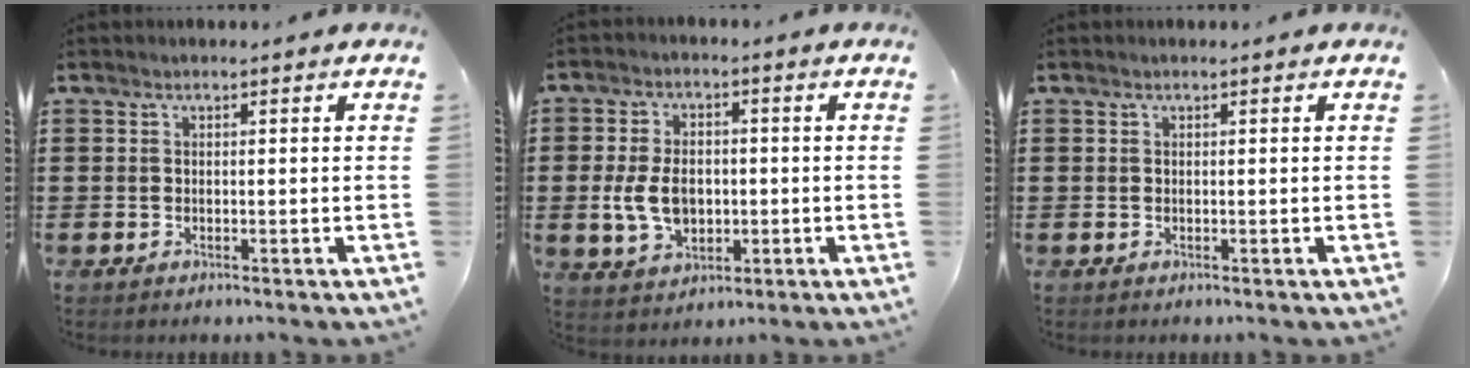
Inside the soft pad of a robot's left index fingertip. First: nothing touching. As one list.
[{"total": 7.2, "force": [-0.8, 5.0, 5.1], "torque": [-0.109, 0.004, -0.018]}, {"total": 0.0}]